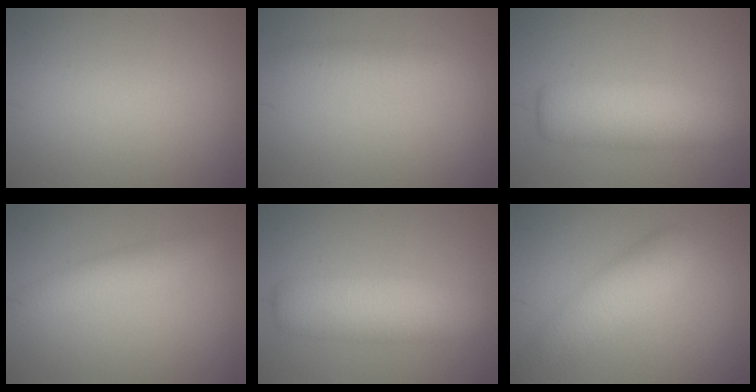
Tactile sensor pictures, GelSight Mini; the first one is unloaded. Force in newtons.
{"total": 1.3, "press": 1.3, "slide": 0.0}
{"total": 6.2, "press": 6.2, "slide": 0.2}
{"total": 2.5, "press": 2.5, "slide": 0.1}
{"total": 6.1, "press": 6.1, "slide": 0.3}
{"total": 4.8, "press": 4.8, "slide": 0.2}